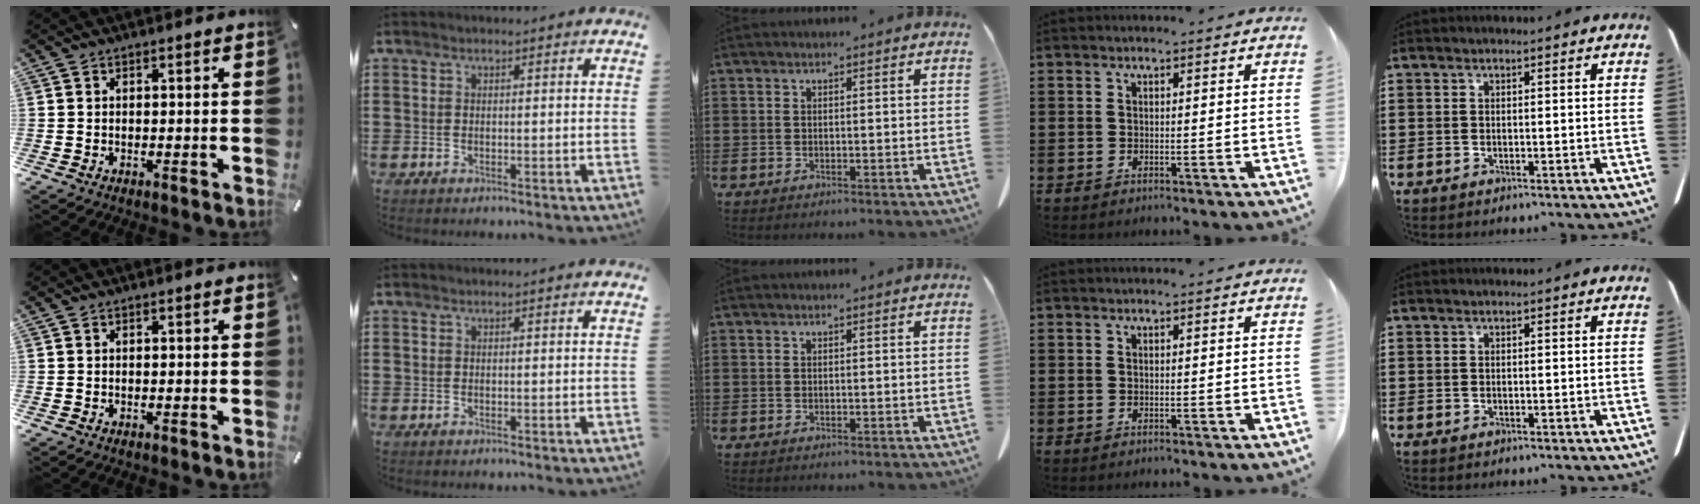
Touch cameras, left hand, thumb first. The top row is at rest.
{}